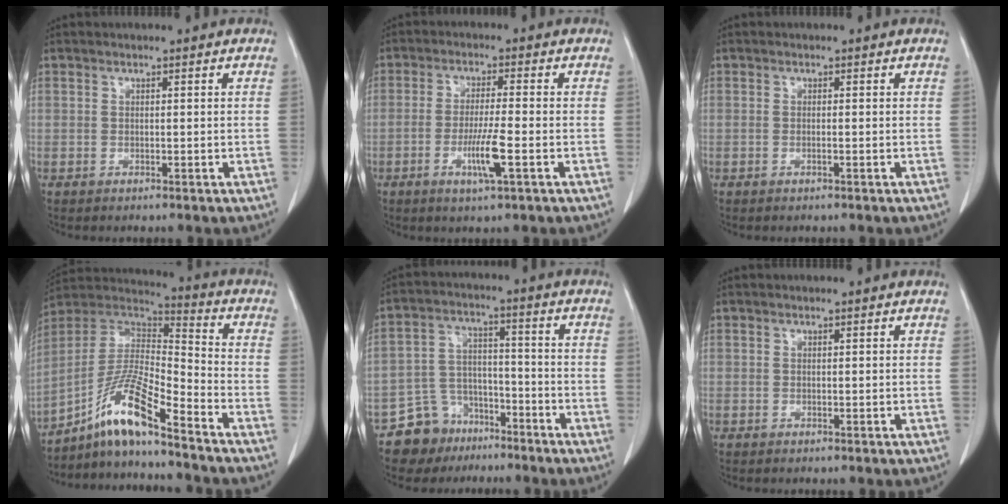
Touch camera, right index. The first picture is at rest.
{"total": 5.8, "force": [-2.1, 0.0, 5.4], "torque": [-0.103, -0.009, -0.037]}
{"total": 0.0}
{"total": 12.8, "force": [-9.0, 0.7, 9.0], "torque": [-0.176, 0.011, -0.168]}
{"total": 8.4, "force": [-6.1, 5.7, 0.8], "torque": [-0.017, 0.030, -0.104]}
{"total": 0.0}